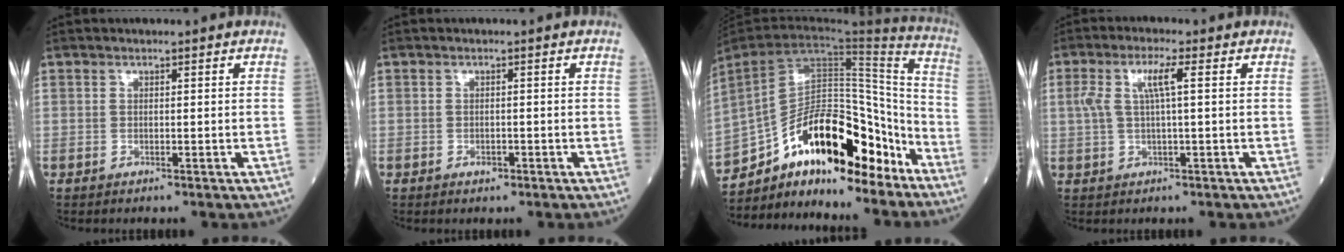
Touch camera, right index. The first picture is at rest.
{"total": 0.8, "force": [-0.4, 0.4, 0.6], "torque": [-0.009, 0.000, -0.004]}
{"total": 22.5, "force": [-16.3, 7.1, 13.8], "torque": [-0.240, 0.022, -0.265]}
{"total": 4.8, "force": [1.2, 0.4, 4.6], "torque": [-0.099, 0.016, 0.027]}